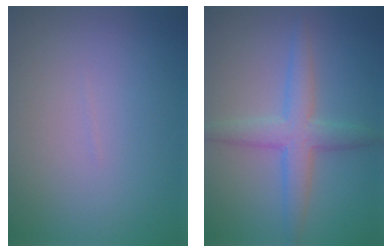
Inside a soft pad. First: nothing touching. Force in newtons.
{"total": 4.9, "press": 4.9, "slide": 0.0}